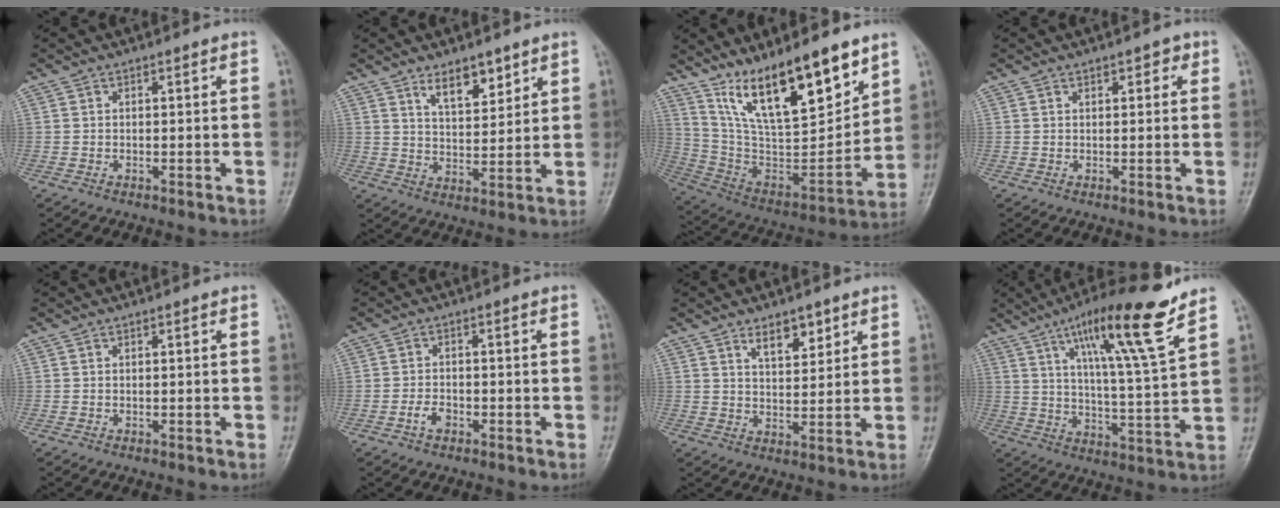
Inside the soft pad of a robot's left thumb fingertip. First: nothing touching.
{"total": 7.2, "force": [4.8, 3.1, 4.4], "torque": [-0.047, -0.037, 0.083]}
{"total": 21.3, "force": [14.2, 6.6, 14.4], "torque": [-0.198, -0.077, 0.265]}
{"total": 2.3, "force": [1.2, 1.2, 1.5], "torque": [-0.007, -0.002, 0.014]}
{"total": 0.0}
{"total": 2.4, "force": [-1.3, 1.4, 1.5], "torque": [-0.028, 0.010, -0.024]}
{"total": 5.9, "force": [3.8, 2.7, 3.6], "torque": [-0.035, -0.029, 0.064]}
{"total": 16.9, "force": [10.4, 1.4, 13.3], "torque": [-0.211, -0.052, 0.169]}